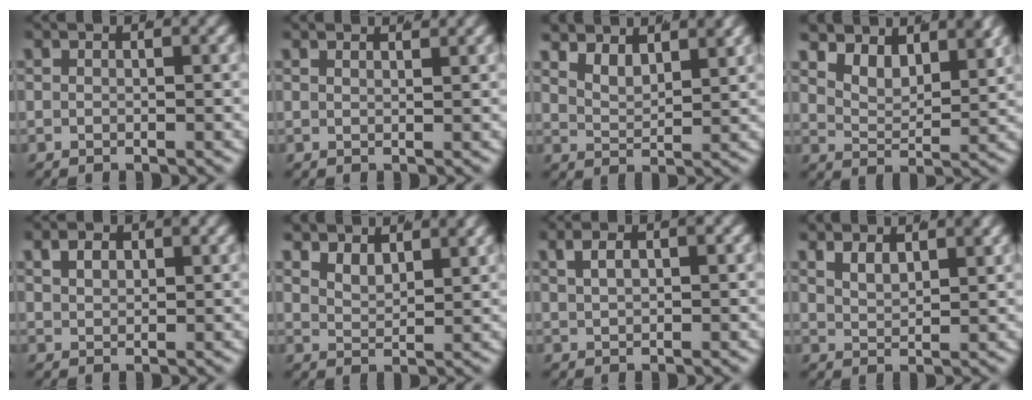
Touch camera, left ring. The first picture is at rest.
{"total": 1.3, "force": [1.1, -0.6, 0.3], "torque": [0.000, -0.006, 0.023]}
{"total": 3.8, "force": [2.3, 2.1, 2.2], "torque": [-0.056, -0.014, 0.045]}
{"total": 4.9, "force": [2.8, 2.6, 3.0], "torque": [-0.063, -0.016, 0.054]}
{"total": 1.9, "force": [1.1, 0.8, 1.2], "torque": [-0.020, -0.010, 0.032]}
{"total": 3.2, "force": [2.2, 1.4, 1.7], "torque": [-0.045, -0.015, 0.047]}
{"total": 2.0, "force": [1.0, 0.6, 1.6], "torque": [-0.023, 0.000, 0.026]}
{"total": 2.5, "force": [1.6, 0.9, 1.7], "torque": [-0.040, -0.014, 0.041]}